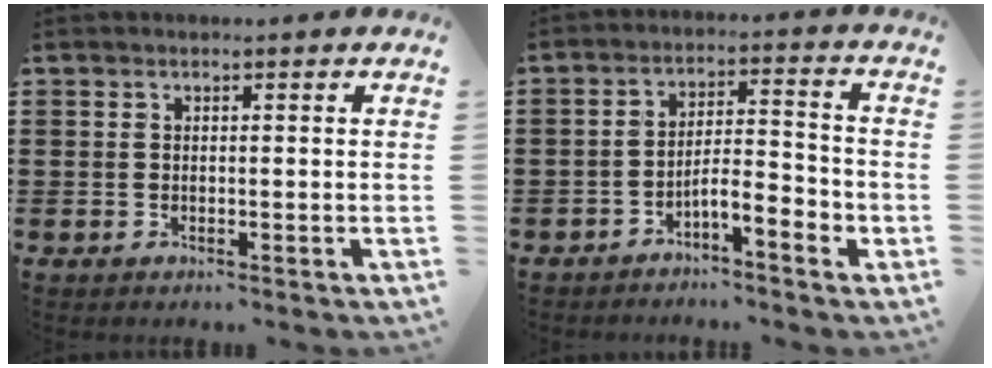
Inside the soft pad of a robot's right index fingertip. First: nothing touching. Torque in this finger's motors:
{"motor_torque": [0.31, -0.30, 0.15, 0.09]}